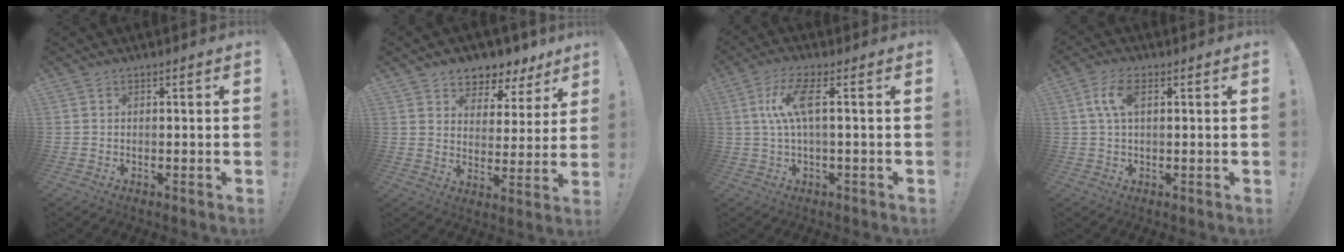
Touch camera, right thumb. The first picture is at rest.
{"total": 6.6, "force": [4.8, 4.4, 1.1], "torque": [-0.005, -0.048, 0.090]}
{"total": 9.3, "force": [1.6, 2.0, 8.9], "torque": [-0.171, -0.004, 0.023]}
{"total": 6.4, "force": [1.7, 2.9, 5.4], "torque": [-0.106, 0.005, 0.029]}